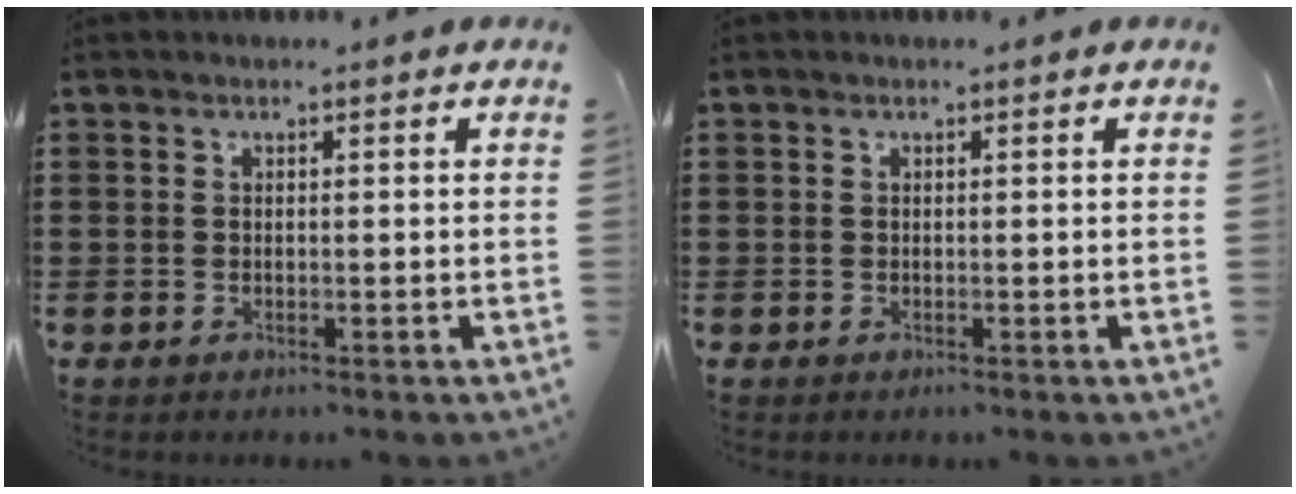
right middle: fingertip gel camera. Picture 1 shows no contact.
{"total": 0.0}